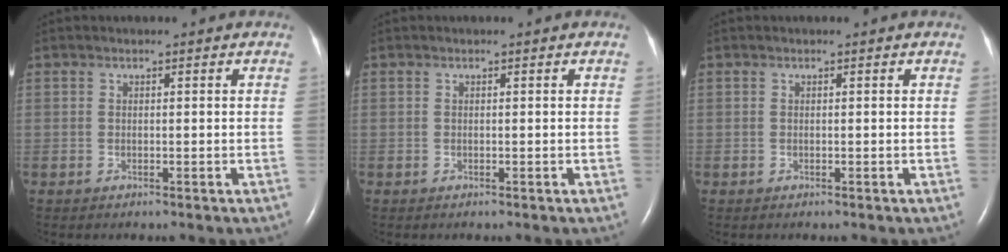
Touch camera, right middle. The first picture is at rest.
{"total": 0.0}
{"total": 0.0}